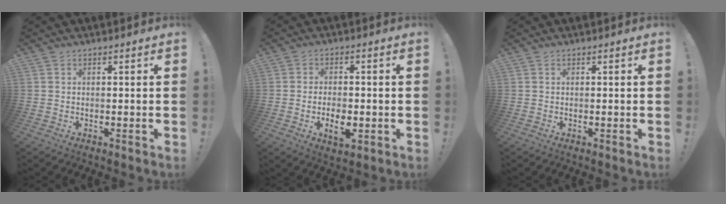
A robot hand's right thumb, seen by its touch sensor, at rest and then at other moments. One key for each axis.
{"total": 7.0, "fx": -2.2, "fy": 3.5, "fz": 5.6, "tx": -0.090, "ty": 0.001, "tz": -0.038}
{"total": 0.0}